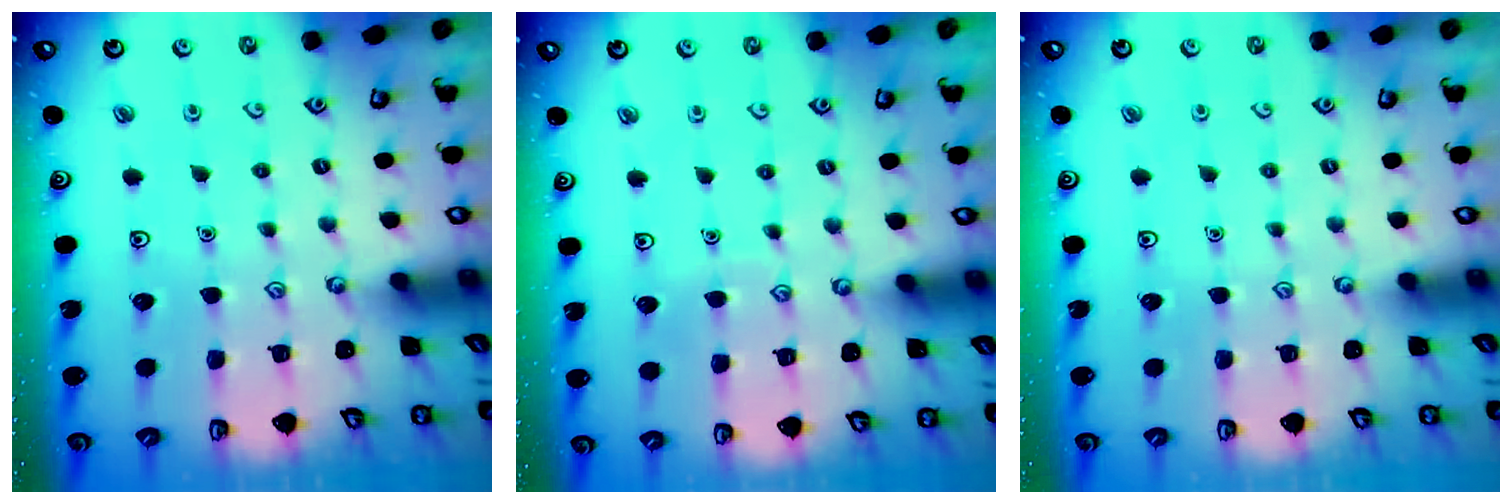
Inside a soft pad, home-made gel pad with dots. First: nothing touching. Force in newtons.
{"total": 3.4, "press": 3.4, "slide": 0.3}
{"total": 0.0}